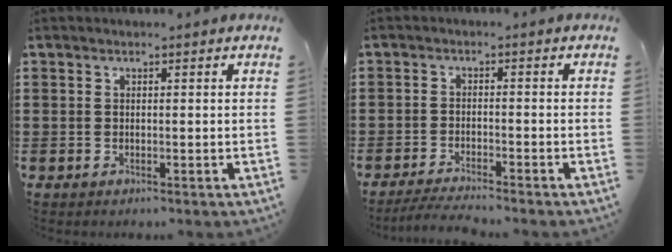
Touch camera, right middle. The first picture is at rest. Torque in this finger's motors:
{"motor_torque": [0.14, -0.05, 0.06, 0.03]}